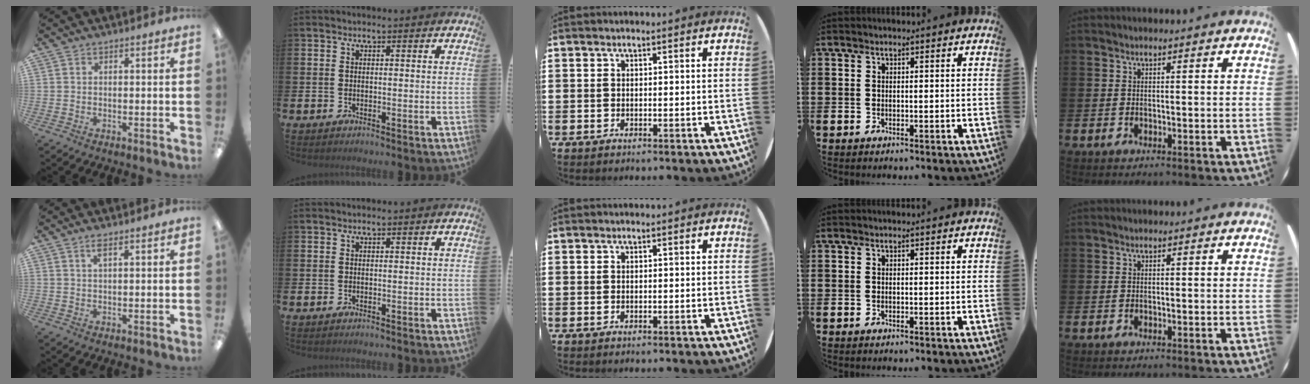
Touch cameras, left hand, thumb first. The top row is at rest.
{"thumb": {"total": 2.7, "force": [1.7, 0.7, 2.1], "torque": [-0.038, 0.002, 0.026]}}